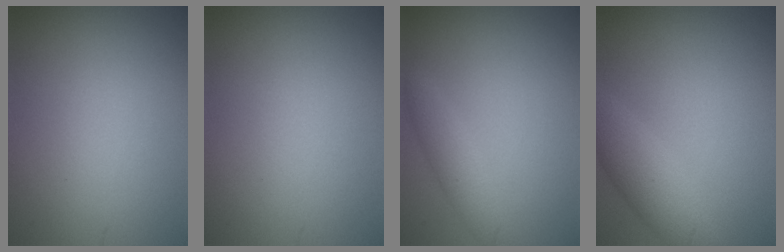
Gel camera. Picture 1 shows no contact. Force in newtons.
{"total": 0.0}
{"total": 1.9, "press": 1.9, "slide": 0.1}
{"total": 3.3, "press": 3.3, "slide": 0.1}